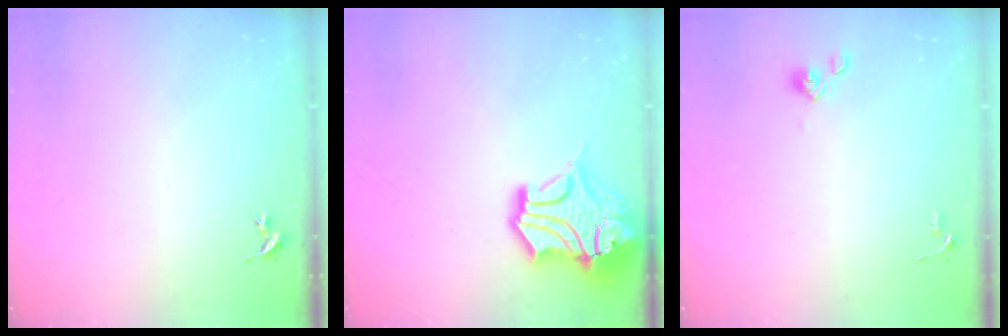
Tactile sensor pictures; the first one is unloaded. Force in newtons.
{"total": 16.9, "press": 16.7, "slide": 2.3}
{"total": 3.9, "press": 3.6, "slide": 1.5}